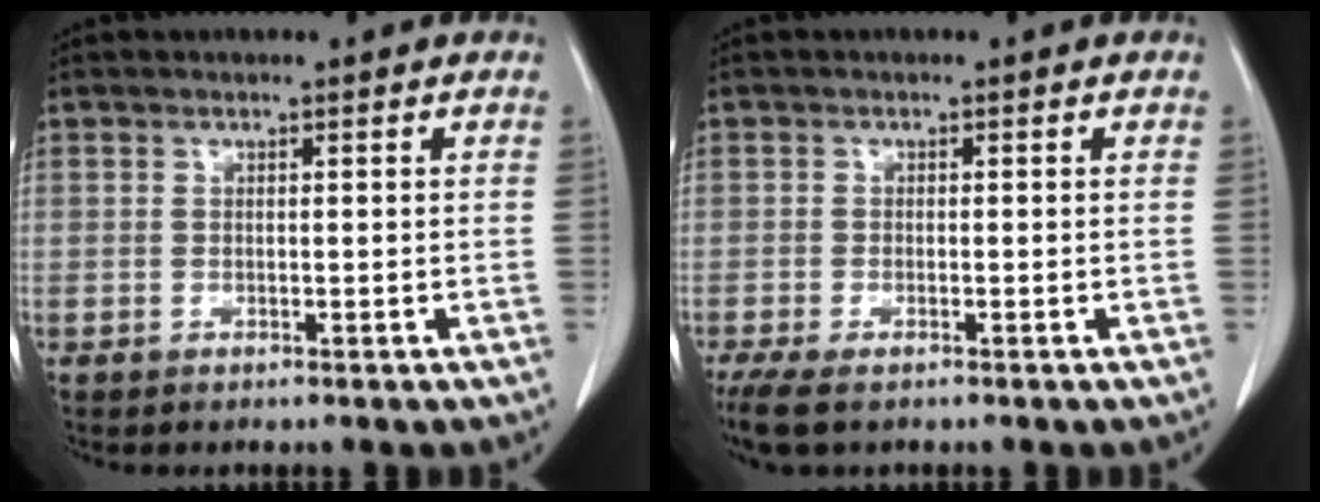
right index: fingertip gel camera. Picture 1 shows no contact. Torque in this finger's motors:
{"motor_torque": [0.53, -0.47, 0.12, 0.06]}